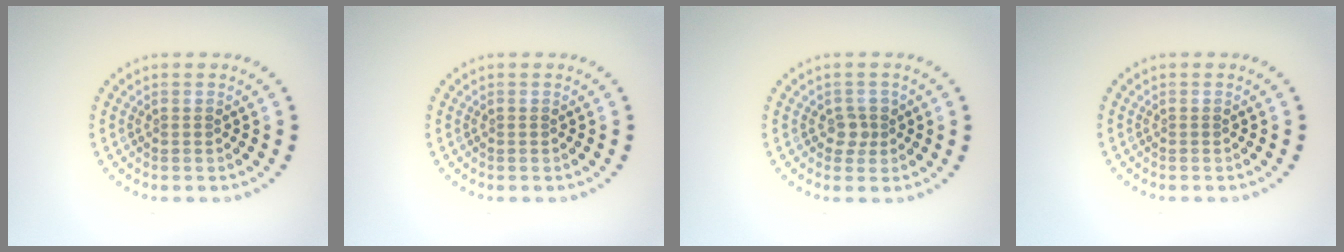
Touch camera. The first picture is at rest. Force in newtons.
{"total": 0.0}
{"total": 1.5, "press": 1.2, "slide": 0.9}
{"total": 0.0}